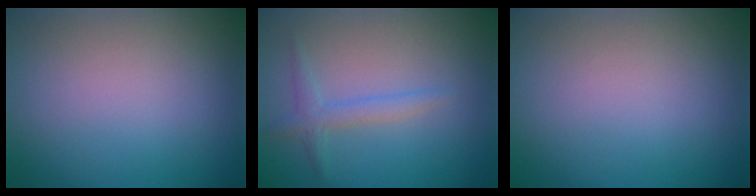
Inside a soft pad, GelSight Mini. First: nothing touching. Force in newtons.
{"total": 1.8, "press": 1.7, "slide": 0.1}
{"total": 0.0}